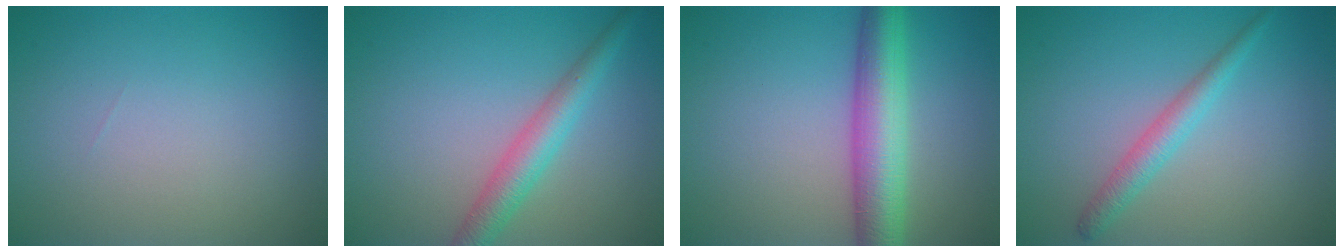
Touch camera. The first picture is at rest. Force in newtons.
{"total": 3.5, "press": 3.5, "slide": 0.1}
{"total": 6.6, "press": 6.6, "slide": 0.0}
{"total": 2.4, "press": 2.4, "slide": 0.1}